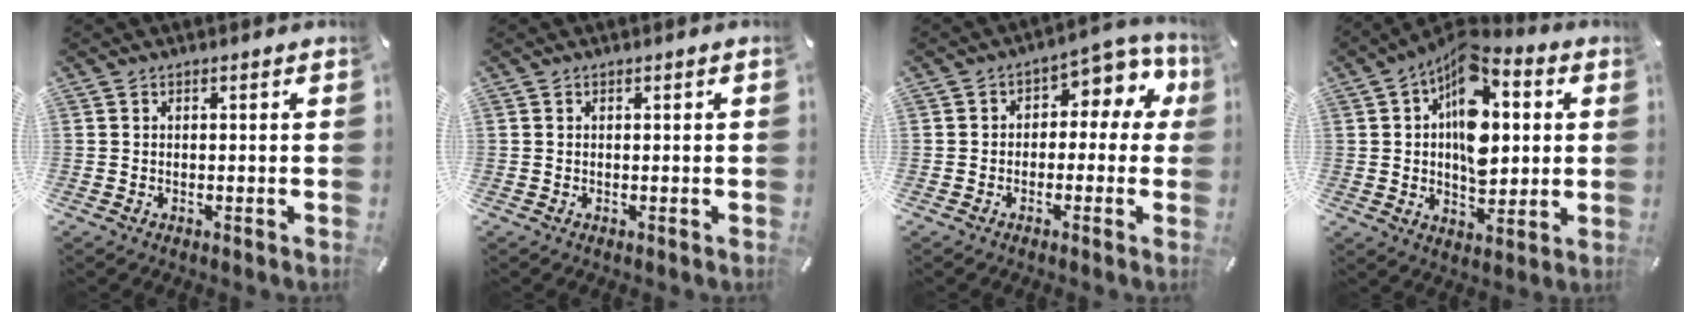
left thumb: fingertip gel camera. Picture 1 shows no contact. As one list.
[{"total": 0.0}, {"total": 7.6, "force": [0.8, 5.4, 5.4], "torque": [-0.070, 0.000, 0.010]}, {"total": 16.1, "force": [4.0, 10.0, 11.9], "torque": [-0.191, -0.027, 0.069]}]